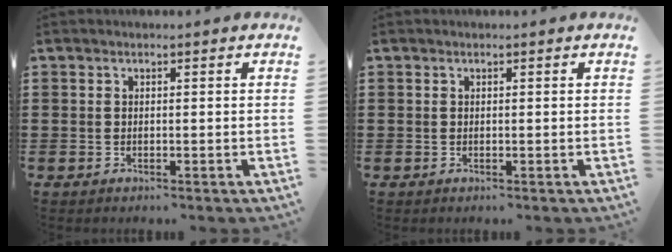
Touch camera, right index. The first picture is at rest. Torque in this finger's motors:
{"motor_torque": [-0.14, 0.10, 0.00, -0.01]}